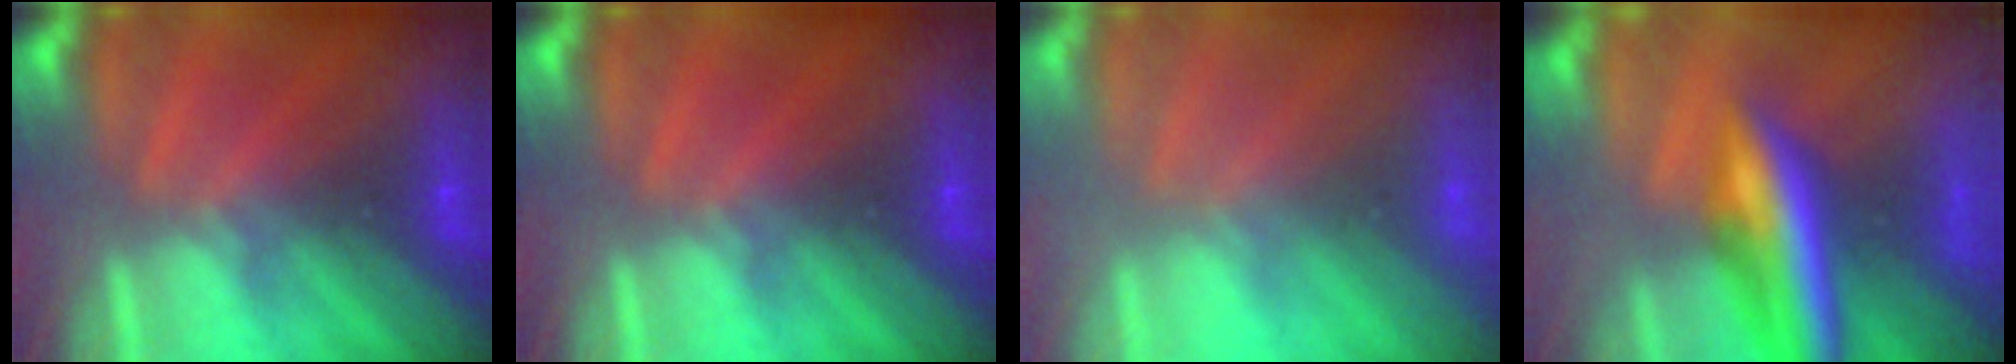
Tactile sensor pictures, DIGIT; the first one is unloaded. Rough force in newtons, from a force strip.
{"total": 0.0}
{"total": 2.4}
{"total": 10.8}